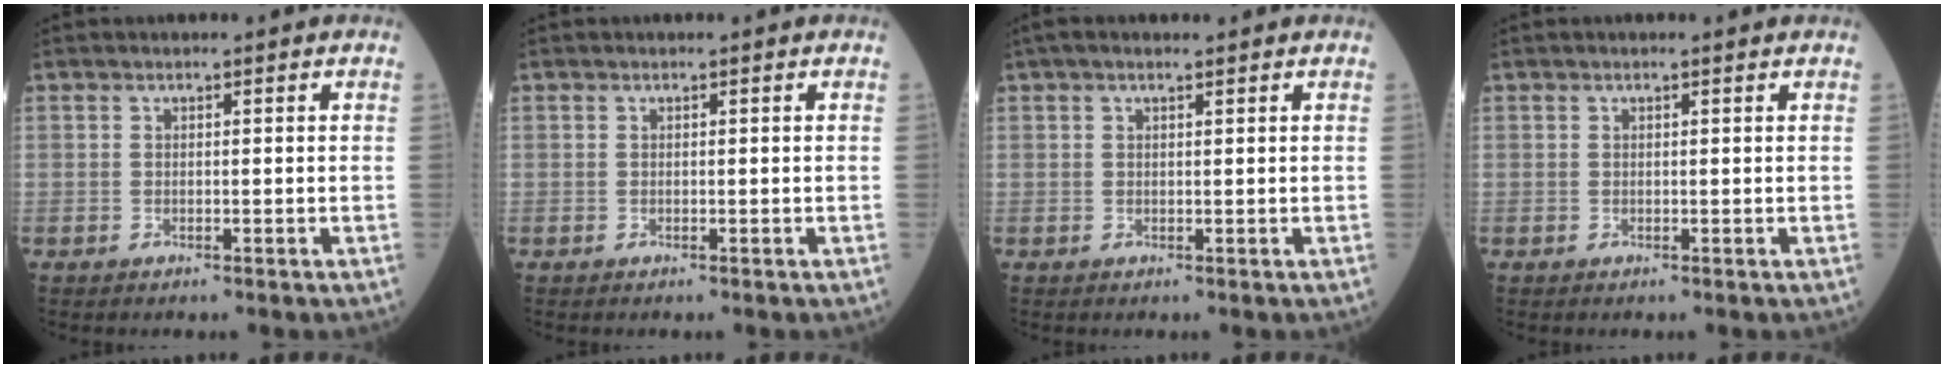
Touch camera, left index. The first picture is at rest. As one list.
[{"total": 0.0}, {"total": 3.0, "force": [2.1, 0.4, 2.1], "torque": [-0.042, 0.027, 0.036]}, {"total": 0.9, "force": [0.7, -0.1, 0.5], "torque": [-0.012, 0.007, 0.012]}]